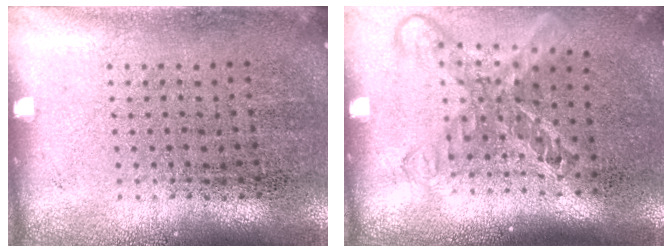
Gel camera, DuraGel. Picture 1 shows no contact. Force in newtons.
{"total": 1.7, "press": 1.3, "slide": 1.1}